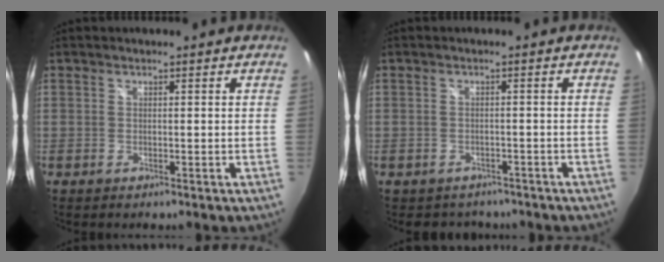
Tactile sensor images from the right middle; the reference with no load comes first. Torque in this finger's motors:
{"motor_torque": [0.10, -0.28, 0.02, 0.00]}